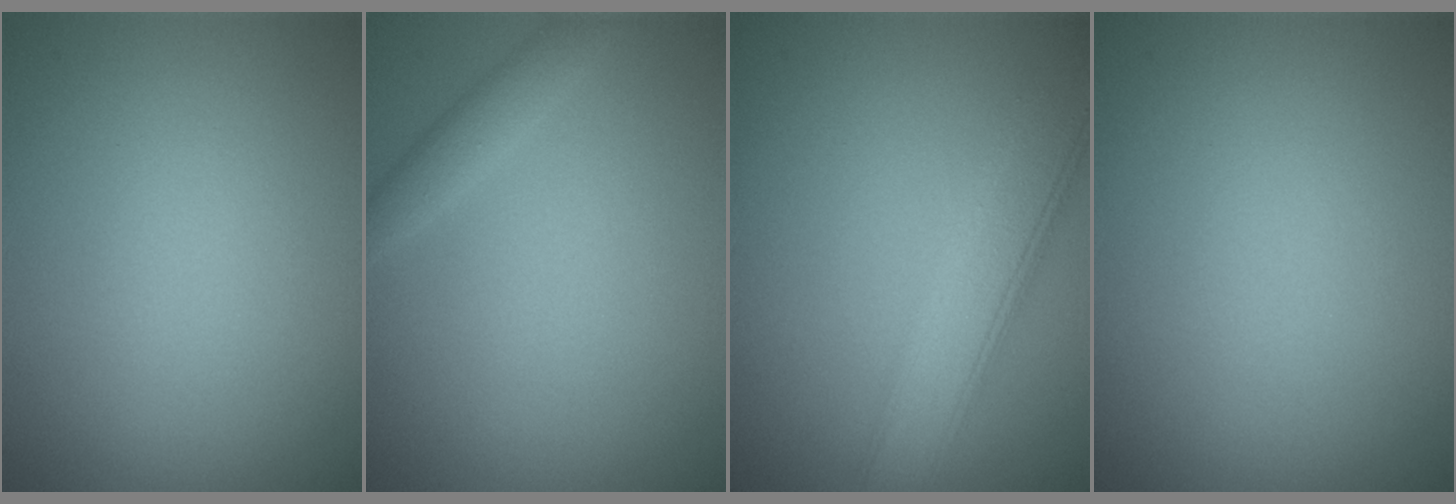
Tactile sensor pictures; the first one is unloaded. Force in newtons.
{"total": 1.5, "press": 1.5, "slide": 0.1}
{"total": 6.0, "press": 6.0, "slide": 0.4}
{"total": 0.0}